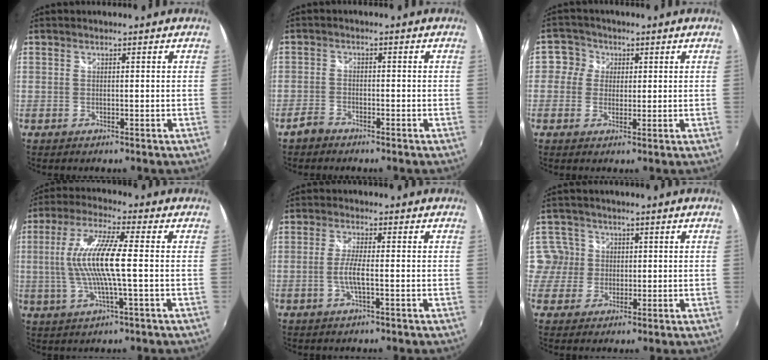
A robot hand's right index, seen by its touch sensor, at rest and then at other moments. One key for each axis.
{"total": 2.7, "fx": -2.3, "fy": 1.3, "fz": 0.7, "tx": -0.025, "ty": 0.003, "tz": -0.044}
{"total": 4.2, "fx": 0.6, "fy": 4.2, "fz": 0.5, "tx": 0.005, "ty": 0.010, "tz": -0.001}
{"total": 12.2, "fx": -0.3, "fy": 1.0, "fz": 12.1, "tx": -0.234, "ty": 0.002, "tz": -0.006}
{"total": 3.7, "fx": -1.0, "fy": 0.1, "fz": 3.5, "tx": -0.072, "ty": -0.003, "tz": -0.021}
{"total": 4.9, "fx": 0.6, "fy": 4.9, "fz": 0.0, "tx": 0.015, "ty": 0.012, "tz": 0.004}